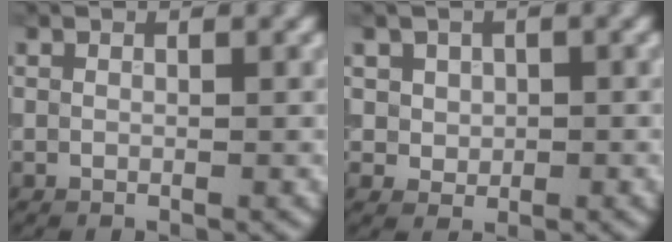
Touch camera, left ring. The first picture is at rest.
{"total": 3.1, "force": [1.1, 2.7, 1.2], "torque": [-0.025, 0.002, 0.024]}